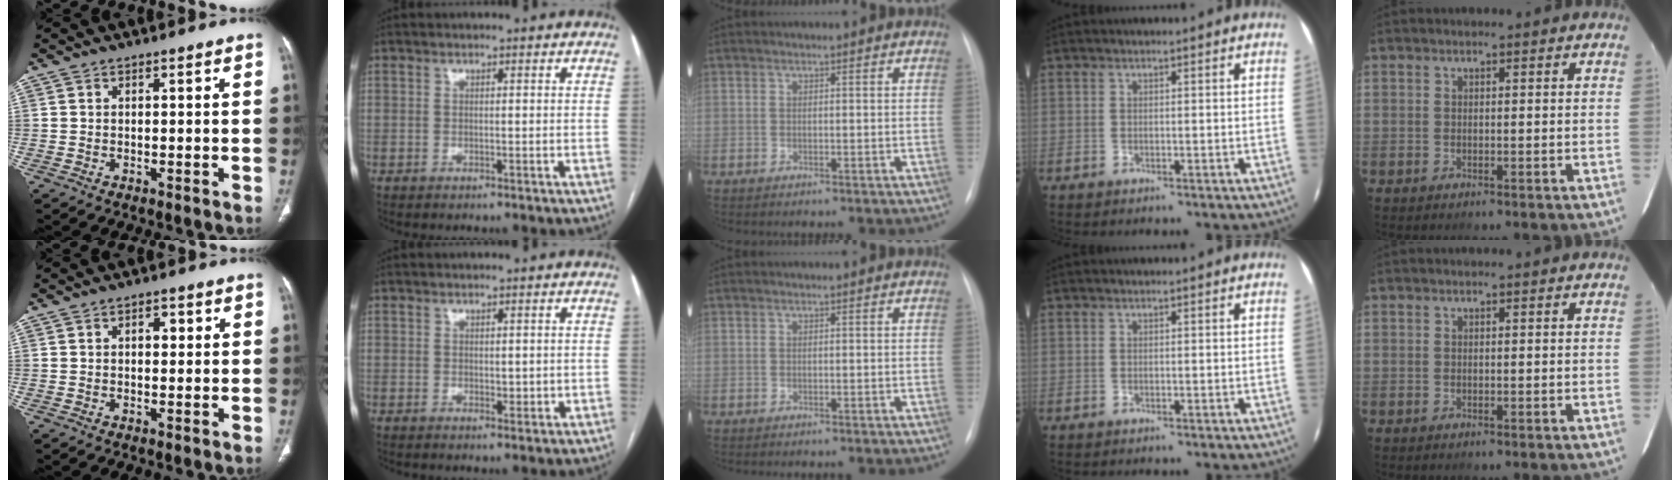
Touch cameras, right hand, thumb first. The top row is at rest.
{"thumb": {"total": 2.5, "force": [0.7, 1.5, 1.9], "torque": [-0.018, 0.001, 0.008]}, "index": {"total": 1.7, "force": [0.2, 1.0, 1.4], "torque": [-0.016, -0.005, 0.007]}}